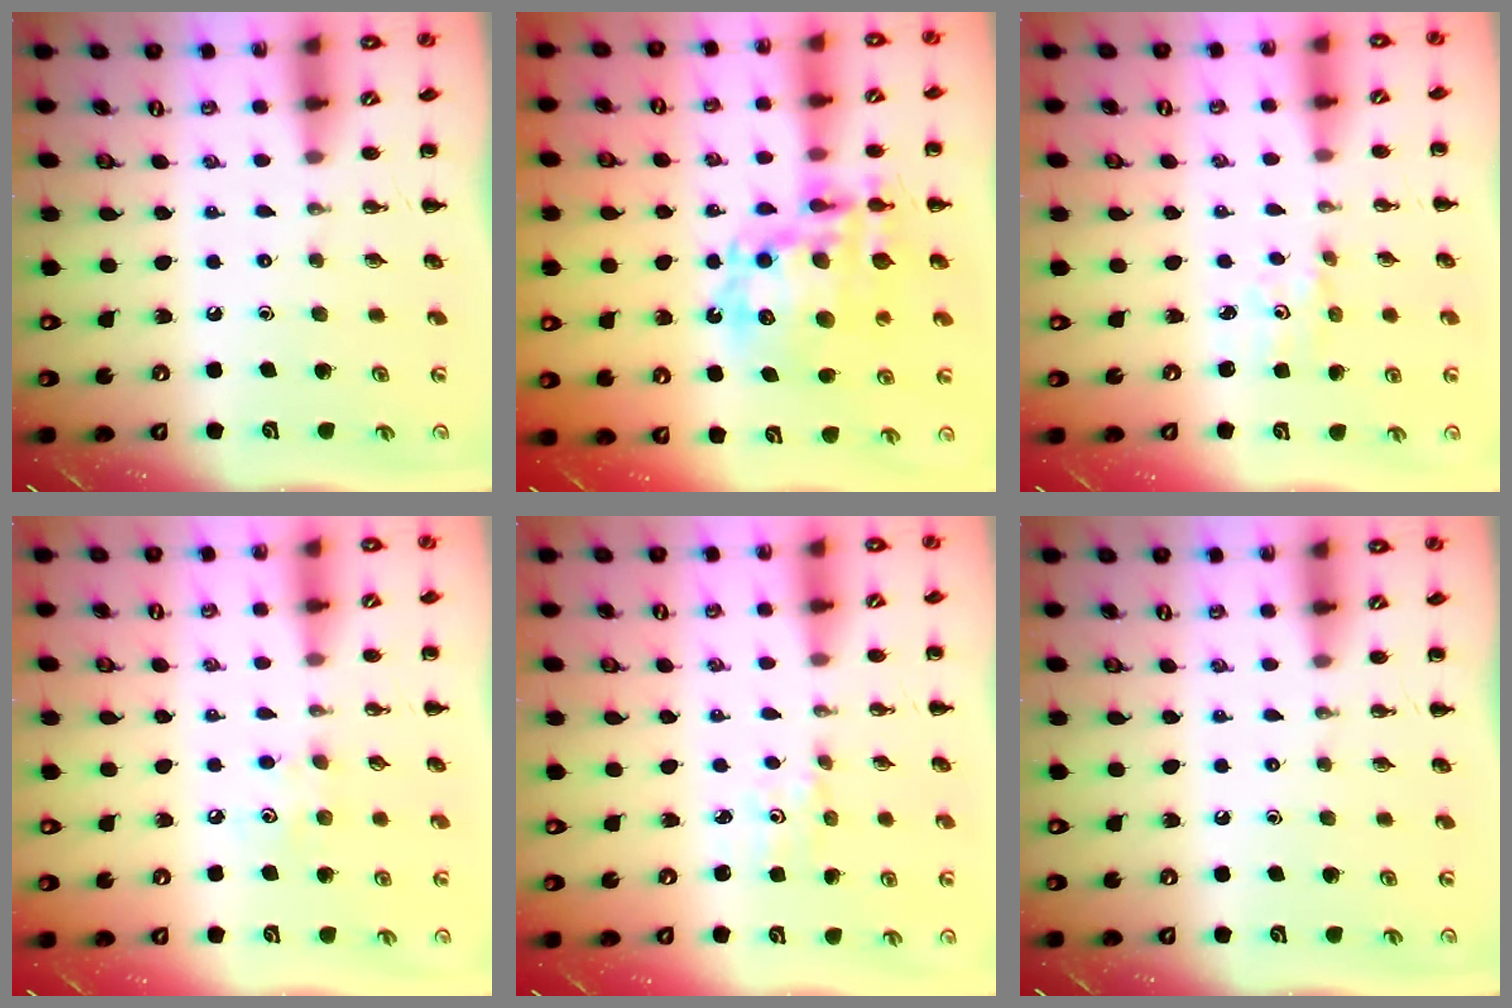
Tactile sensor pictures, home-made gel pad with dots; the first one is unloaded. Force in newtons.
{"total": 19.0, "press": 18.5, "slide": 4.3}
{"total": 1.6, "press": 1.6, "slide": 0.4}
{"total": 5.3, "press": 5.2, "slide": 1.1}
{"total": 0.9, "press": 0.9, "slide": 0.3}
{"total": 0.0}